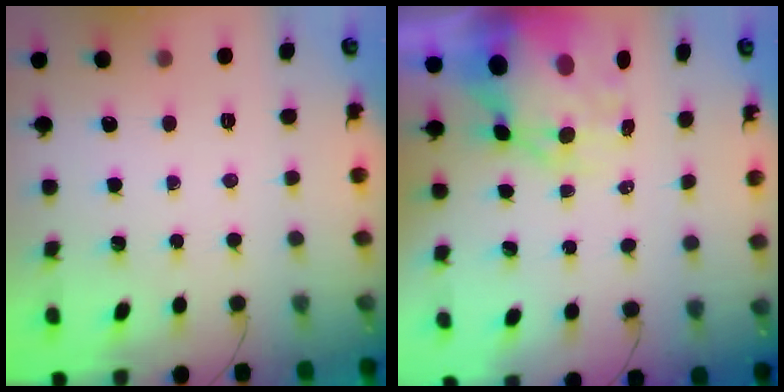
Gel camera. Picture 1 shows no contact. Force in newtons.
{"total": 13.0, "press": 12.5, "slide": 3.6}